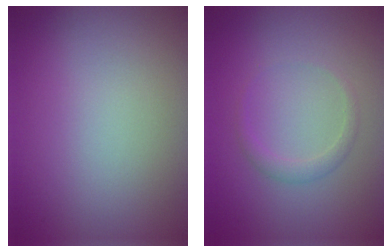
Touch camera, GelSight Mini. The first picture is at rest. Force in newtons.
{"total": 1.4, "press": 1.4, "slide": 0.1}